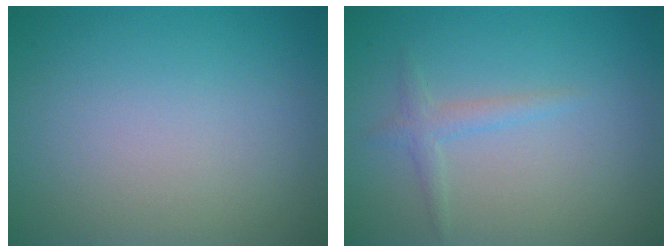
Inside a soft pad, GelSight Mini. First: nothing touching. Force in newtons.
{"total": 1.5, "press": 1.5, "slide": 0.1}